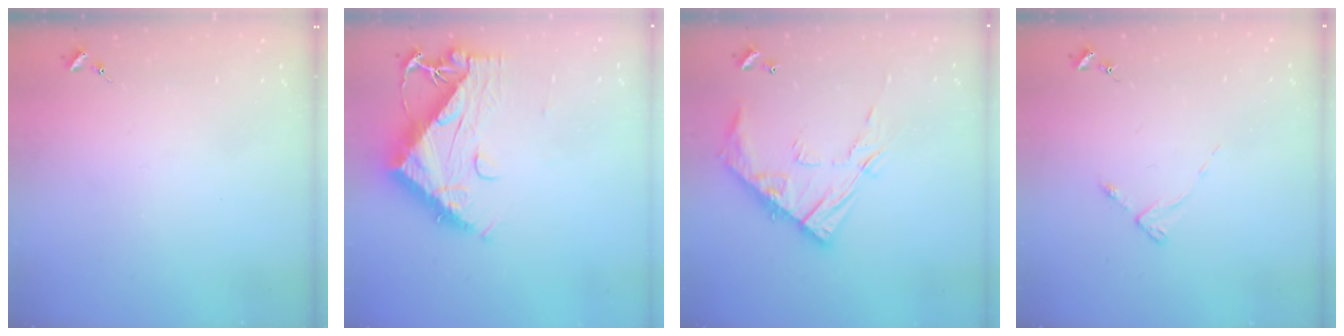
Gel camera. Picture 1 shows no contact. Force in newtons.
{"total": 12.0, "press": 11.9, "slide": 1.4}
{"total": 15.0, "press": 15.0, "slide": 1.0}
{"total": 2.8, "press": 2.8, "slide": 0.3}